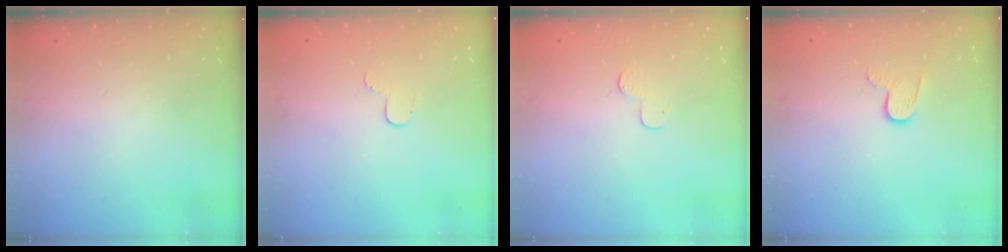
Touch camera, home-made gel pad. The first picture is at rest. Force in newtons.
{"total": 3.5, "press": 3.5, "slide": 0.4}
{"total": 3.7, "press": 3.7, "slide": 0.3}
{"total": 5.9, "press": 5.8, "slide": 0.5}